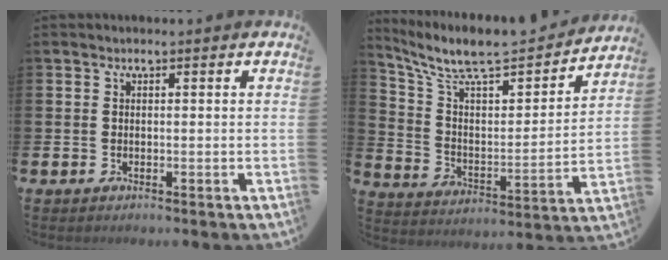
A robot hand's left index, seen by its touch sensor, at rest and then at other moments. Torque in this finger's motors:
{"motor_torque": [0.12, -0.86, 0.58, 0.21]}